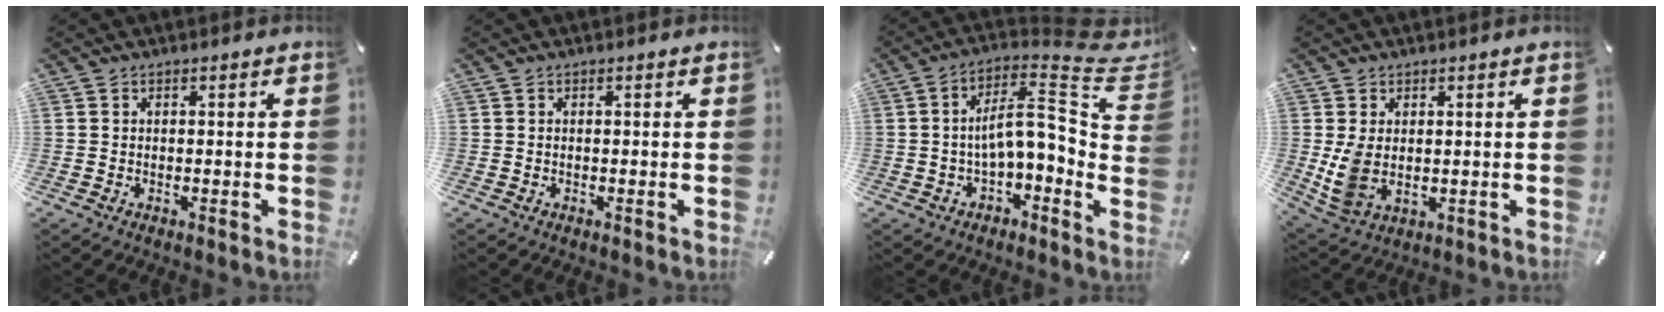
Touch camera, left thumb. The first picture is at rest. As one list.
[{"total": 0.0}, {"total": 11.8, "force": [2.7, 5.2, 10.3], "torque": [-0.166, -0.025, 0.044]}, {"total": 6.7, "force": [0.6, 4.7, 4.8], "torque": [-0.112, -0.009, 0.010]}]